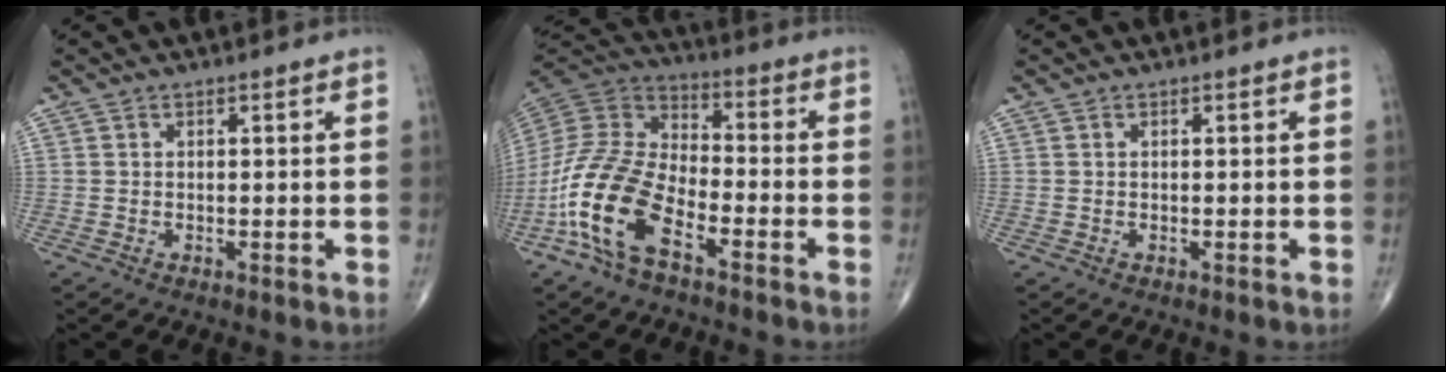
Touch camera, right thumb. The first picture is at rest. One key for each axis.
{"total": 16.8, "fx": -7.6, "fy": 7.9, "fz": 12.7, "tx": -0.266, "ty": 0.043, "tz": -0.157}
{"total": 0.0}